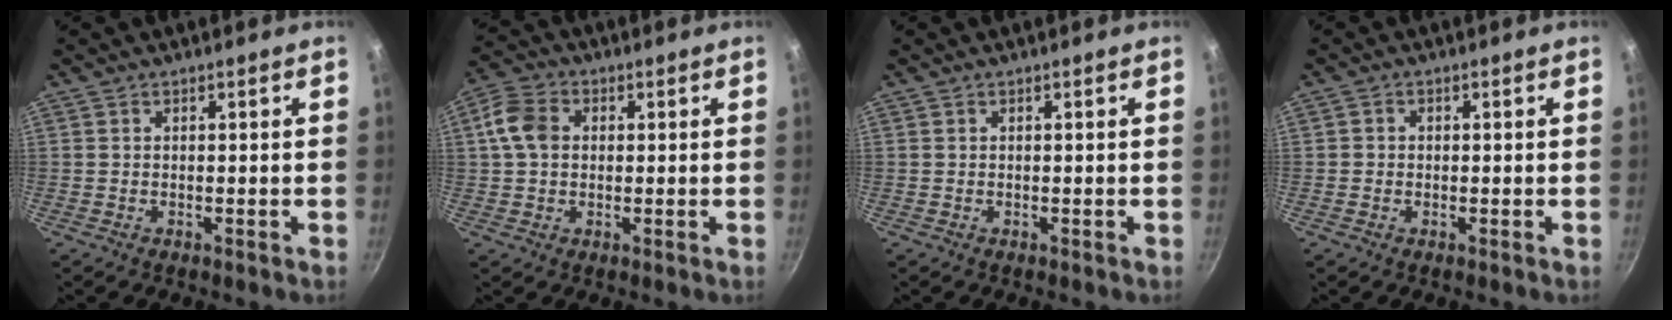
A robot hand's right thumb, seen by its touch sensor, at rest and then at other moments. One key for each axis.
{"total": 7.4, "fx": 1.0, "fy": 5.7, "fz": 4.7, "tx": -0.079, "ty": 0.012, "tz": 0.007}
{"total": 0.0}
{"total": 1.2, "fx": -0.2, "fy": 1.1, "fz": 0.4, "tx": -0.003, "ty": 0.002, "tz": -0.006}